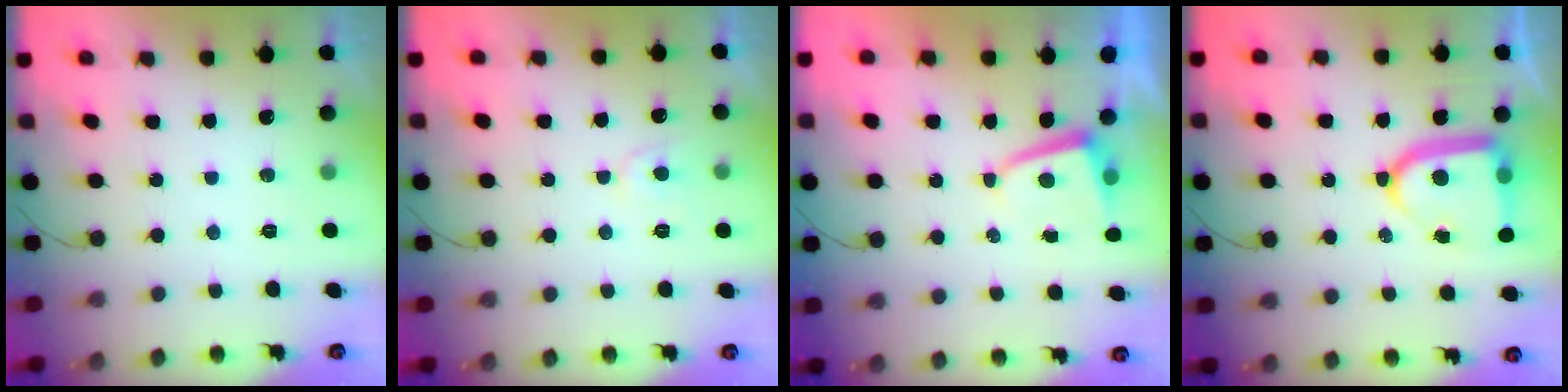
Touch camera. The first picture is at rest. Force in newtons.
{"total": 6.4, "press": 6.4, "slide": 0.4}
{"total": 2.0, "press": 1.9, "slide": 0.3}
{"total": 13.8, "press": 13.7, "slide": 1.4}